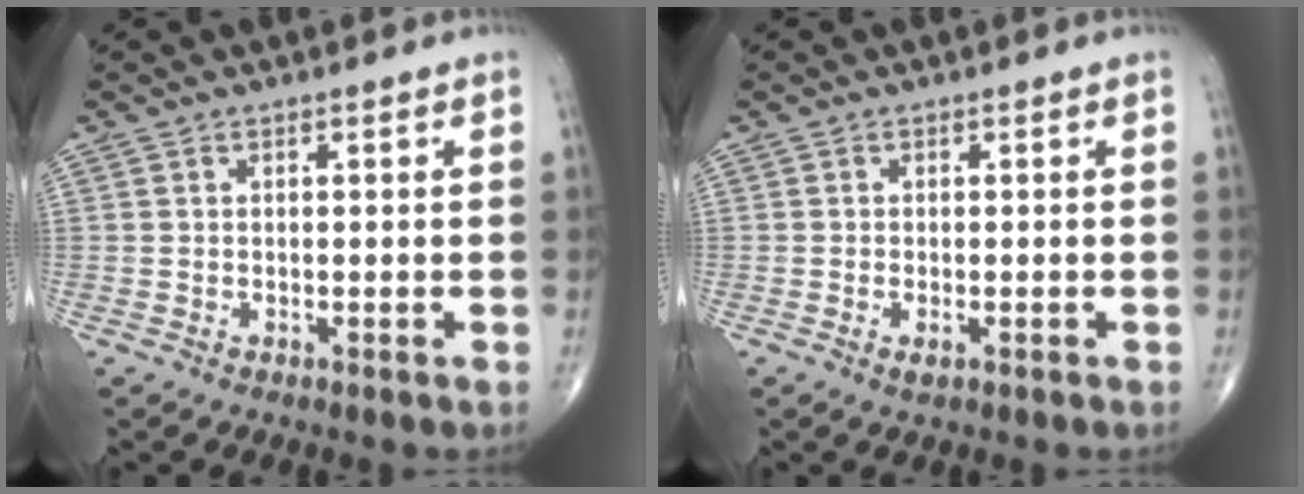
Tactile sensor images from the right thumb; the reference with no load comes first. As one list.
[{"total": 1.2, "force": [-0.6, 0.4, 1.0], "torque": [-0.018, -0.004, -0.009]}]